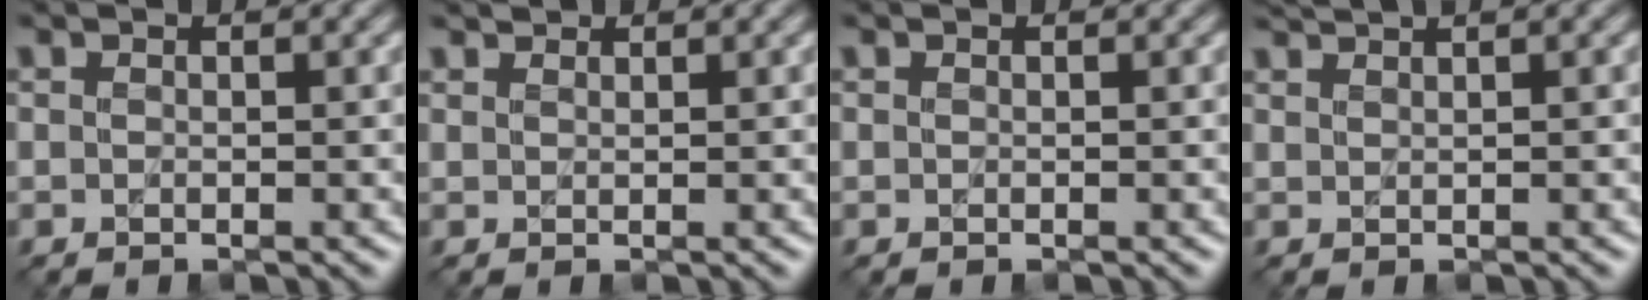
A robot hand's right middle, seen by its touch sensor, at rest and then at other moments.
{"total": 1.3, "force": [1.3, 0.0, -0.2], "torque": [-0.002, -0.001, 0.015]}
{"total": 0.0}
{"total": 2.8, "force": [2.4, 0.5, 1.4], "torque": [-0.014, 0.011, 0.016]}